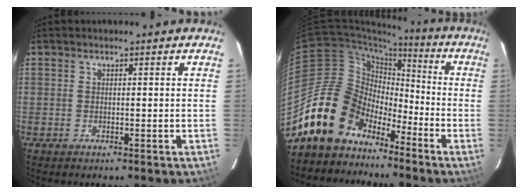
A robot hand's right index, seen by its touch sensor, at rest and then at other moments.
{"total": 15.3, "force": [-11.2, 9.4, 4.6], "torque": [-0.095, 0.033, -0.197]}